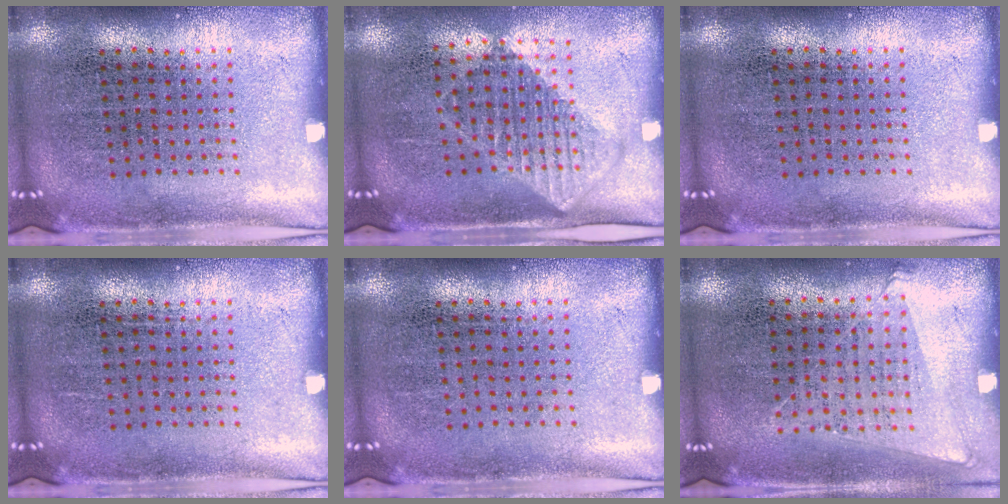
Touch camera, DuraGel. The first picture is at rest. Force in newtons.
{"total": 1.2, "press": 1.1, "slide": 0.5}
{"total": 0.0}
{"total": 0.0}
{"total": 0.0}
{"total": 1.0, "press": 0.9, "slide": 0.5}